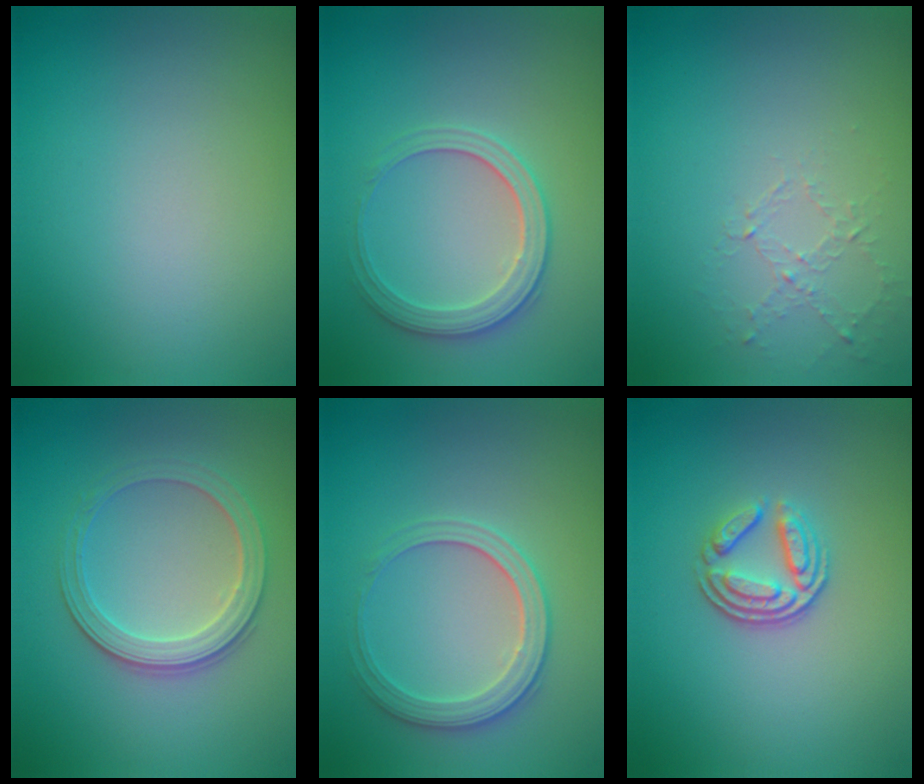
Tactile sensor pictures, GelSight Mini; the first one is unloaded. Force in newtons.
{"total": 3.0, "press": 2.9, "slide": 0.2}
{"total": 1.0, "press": 0.4, "slide": 0.9}
{"total": 3.5, "press": 3.2, "slide": 1.5}
{"total": 3.0, "press": 2.9, "slide": 0.2}
{"total": 3.4, "press": 2.6, "slide": 2.3}